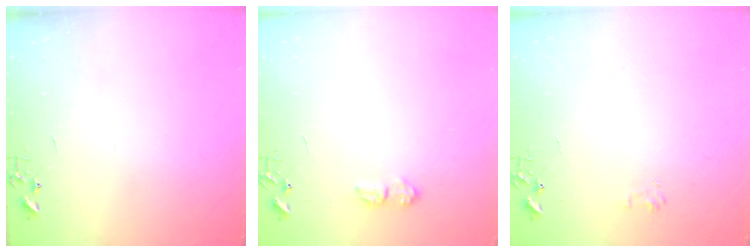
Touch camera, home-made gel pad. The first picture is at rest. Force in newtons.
{"total": 7.0, "press": 7.0, "slide": 0.8}
{"total": 4.8, "press": 4.7, "slide": 0.6}